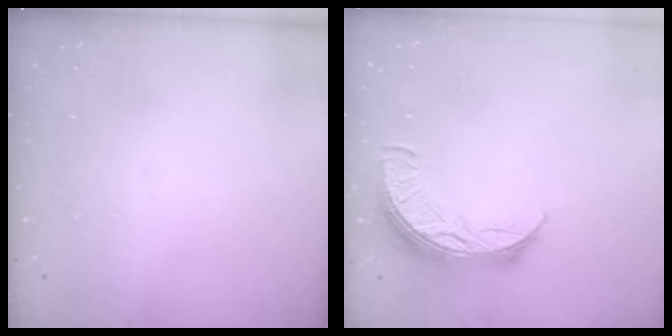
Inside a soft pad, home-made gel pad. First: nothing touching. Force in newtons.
{"total": 10.9, "press": 10.9, "slide": 0.7}